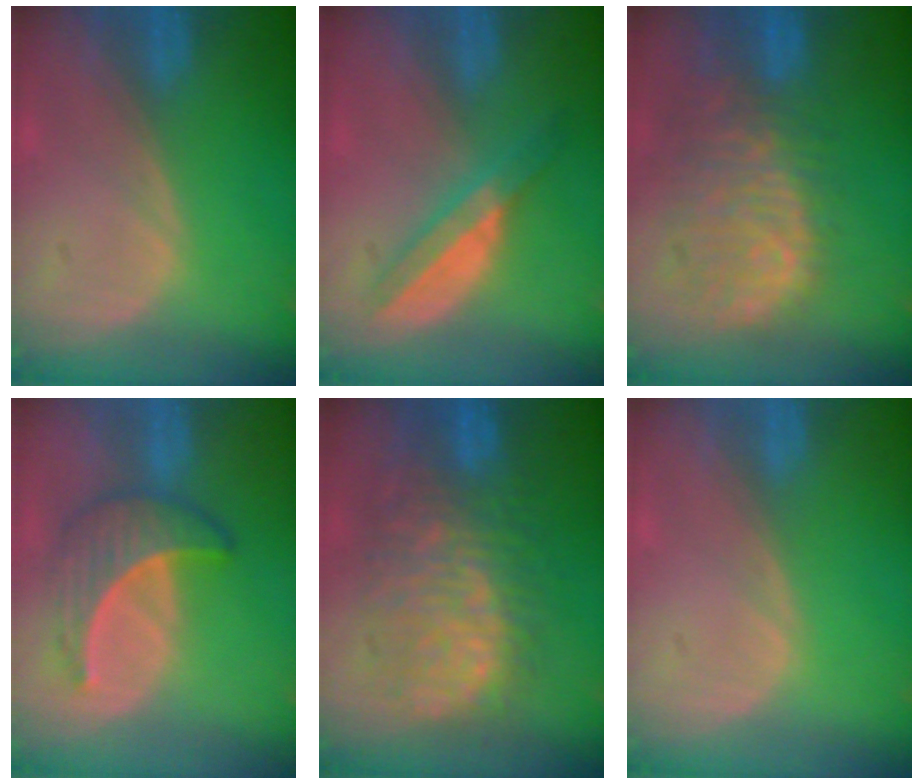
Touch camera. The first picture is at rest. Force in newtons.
{"total": 6.0, "press": 5.2, "slide": 2.9}
{"total": 11.4, "press": 9.7, "slide": 5.9}
{"total": 6.9, "press": 6.2, "slide": 3.0}
{"total": 12.1, "press": 12.0, "slide": 1.5}
{"total": 0.0}